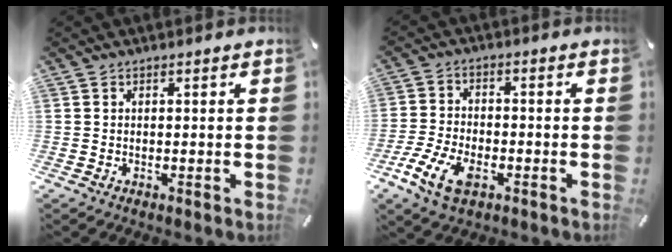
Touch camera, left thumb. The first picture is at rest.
{"total": 9.4, "force": [-4.5, 5.3, 6.3], "torque": [-0.148, 0.008, -0.085]}